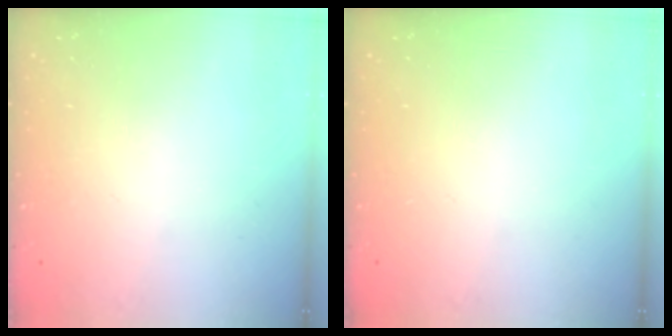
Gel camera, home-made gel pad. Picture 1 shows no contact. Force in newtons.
{"total": 0.0}